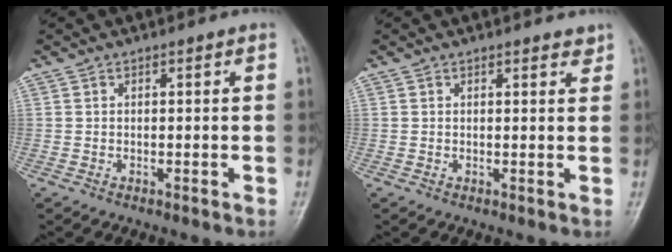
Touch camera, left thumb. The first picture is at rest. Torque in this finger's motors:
{"motor_torque": [-0.11, -0.06, 0.07, 0.01, 0.04]}